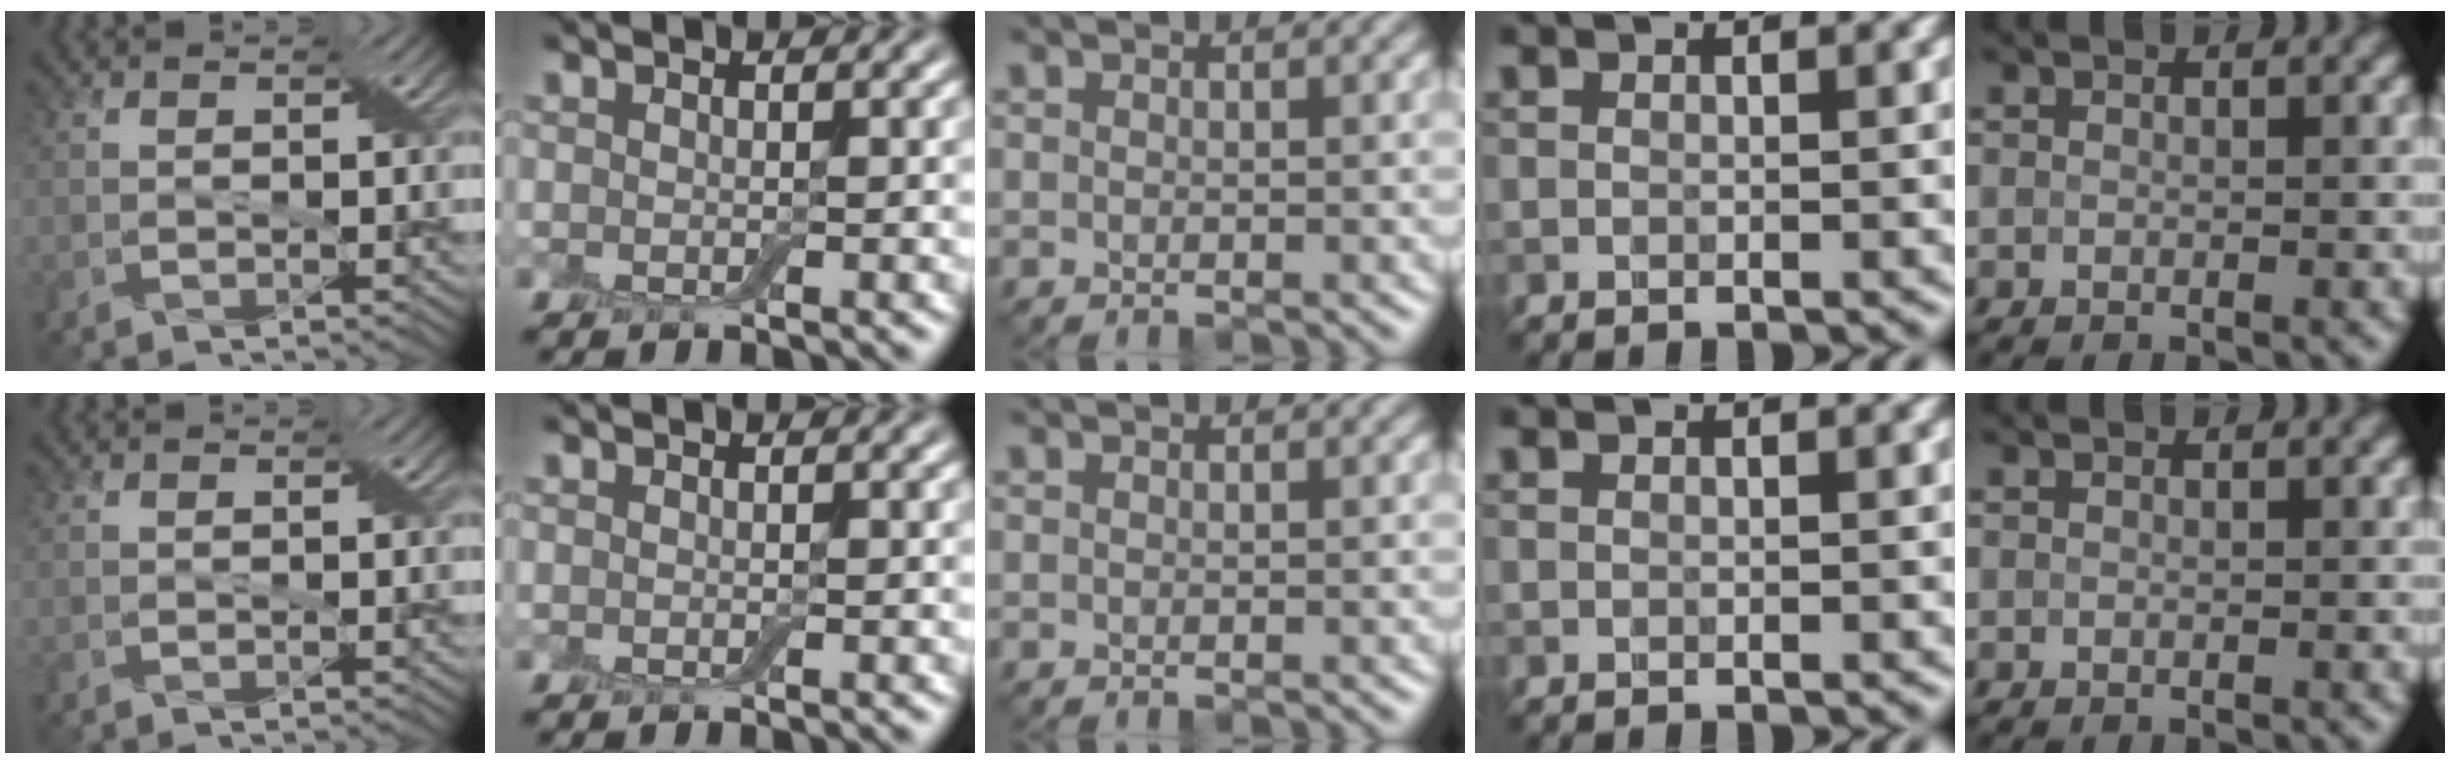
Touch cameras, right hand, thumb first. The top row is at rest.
{}